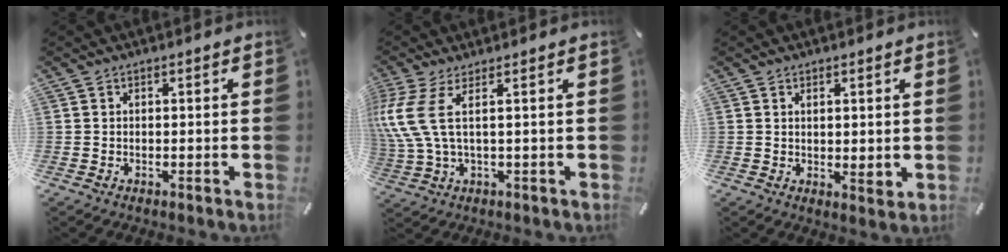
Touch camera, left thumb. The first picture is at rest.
{"total": 9.1, "force": [2.0, 2.6, 8.5], "torque": [-0.197, -0.020, 0.036]}
{"total": 2.2, "force": [1.0, 1.0, 1.7], "torque": [-0.026, -0.004, 0.016]}